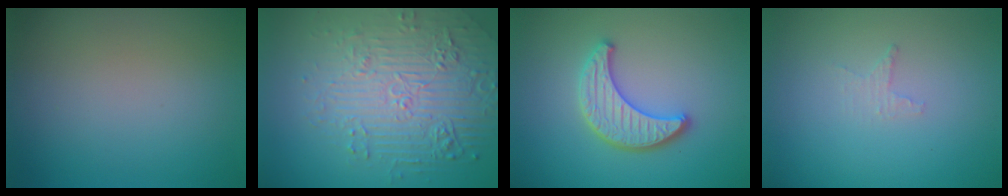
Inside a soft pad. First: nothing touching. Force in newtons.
{"total": 6.9, "press": 5.3, "slide": 4.4}
{"total": 3.8, "press": 3.6, "slide": 1.2}
{"total": 0.9, "press": 0.8, "slide": 0.3}